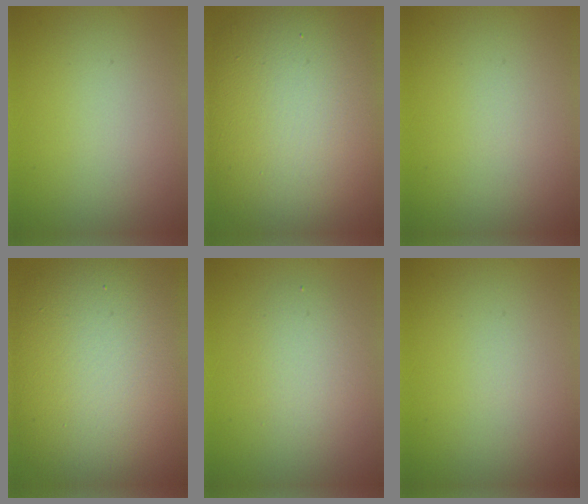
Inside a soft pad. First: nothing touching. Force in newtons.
{"total": 16.5, "press": 16.5, "slide": 0.9}
{"total": 0.0}
{"total": 15.8, "press": 15.8, "slide": 1.3}
{"total": 2.8, "press": 2.8, "slide": 0.1}
{"total": 0.0}